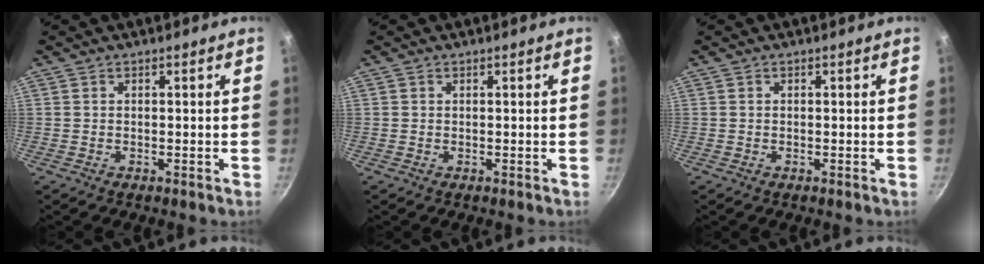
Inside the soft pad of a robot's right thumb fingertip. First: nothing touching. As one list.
[{"total": 0.0}, {"total": 0.0}]